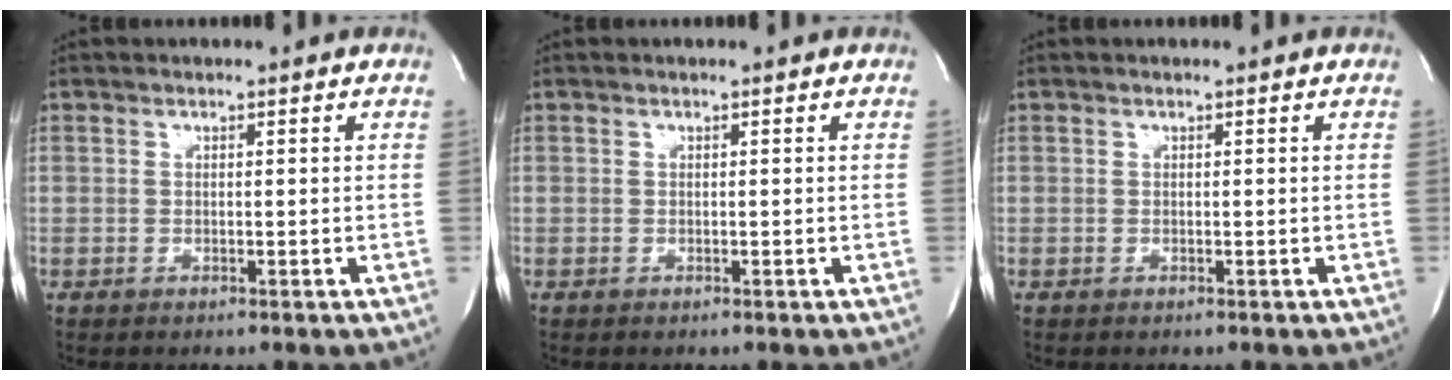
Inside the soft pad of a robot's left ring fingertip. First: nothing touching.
{"total": 0.0}
{"total": 0.0}